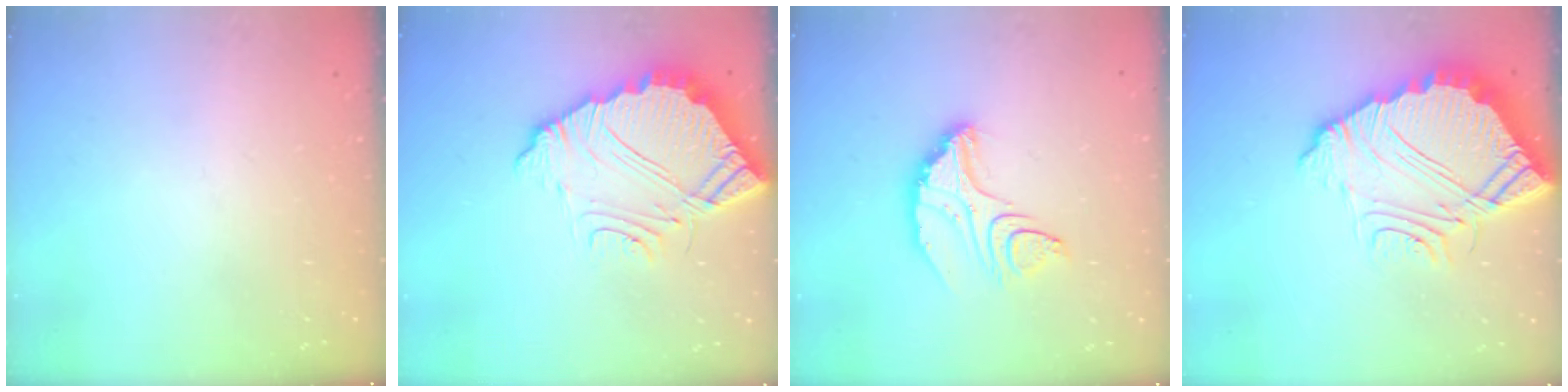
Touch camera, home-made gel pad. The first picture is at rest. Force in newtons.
{"total": 12.9, "press": 12.9, "slide": 1.1}
{"total": 9.6, "press": 9.6, "slide": 0.8}
{"total": 14.7, "press": 14.6, "slide": 1.3}